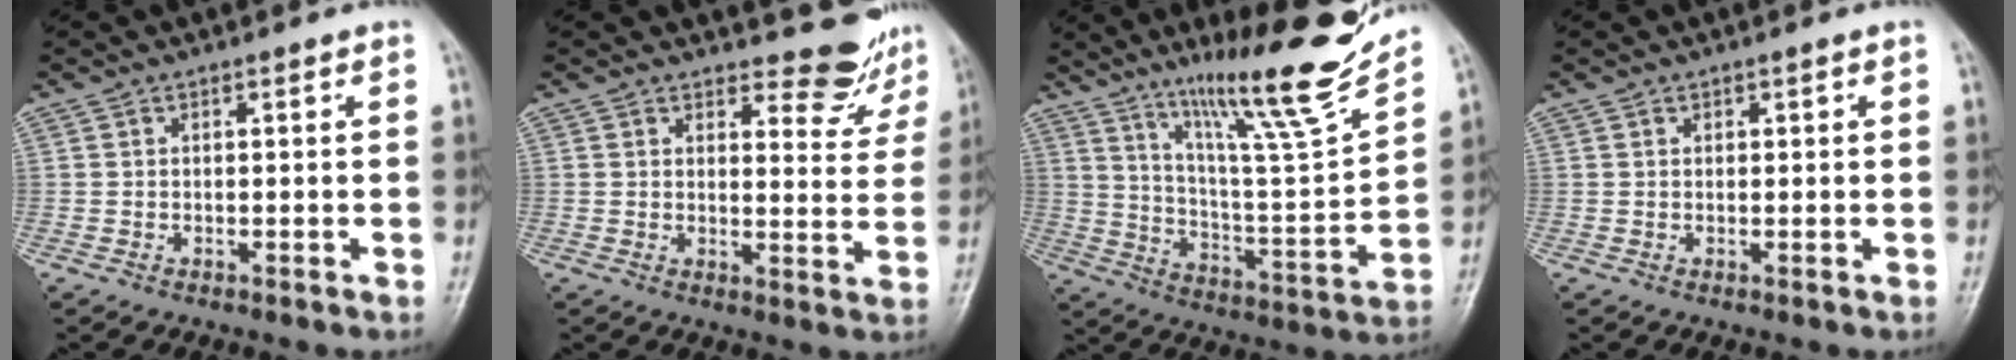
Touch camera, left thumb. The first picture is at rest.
{"total": 7.3, "force": [6.9, 2.3, 1.0], "torque": [0.014, -0.066, 0.077]}
{"total": 20.1, "force": [15.2, 1.3, 13.1], "torque": [-0.176, -0.091, 0.256]}
{"total": 0.5, "force": [0.3, 0.3, 0.3], "torque": [0.000, -0.001, 0.003]}